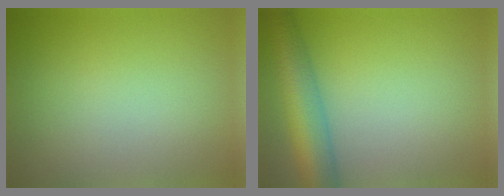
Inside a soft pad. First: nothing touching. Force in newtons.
{"total": 6.9, "press": 6.9, "slide": 0.3}